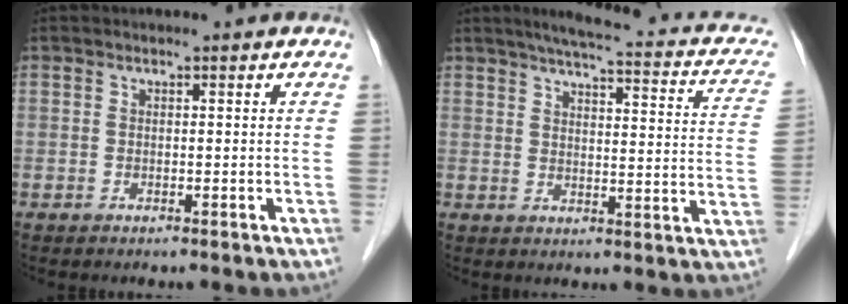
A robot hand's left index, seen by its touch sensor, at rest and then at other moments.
{"total": 17.5, "force": [13.7, 3.8, 10.2], "torque": [-0.128, 0.011, 0.149]}